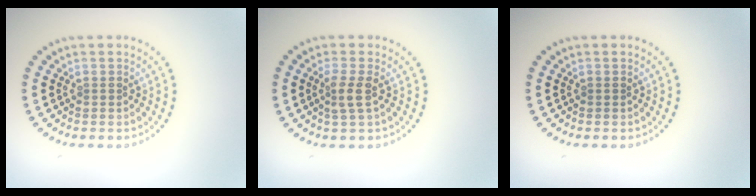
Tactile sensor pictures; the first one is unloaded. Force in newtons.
{"total": 1.9, "press": 1.5, "slide": 1.2}
{"total": 0.0}